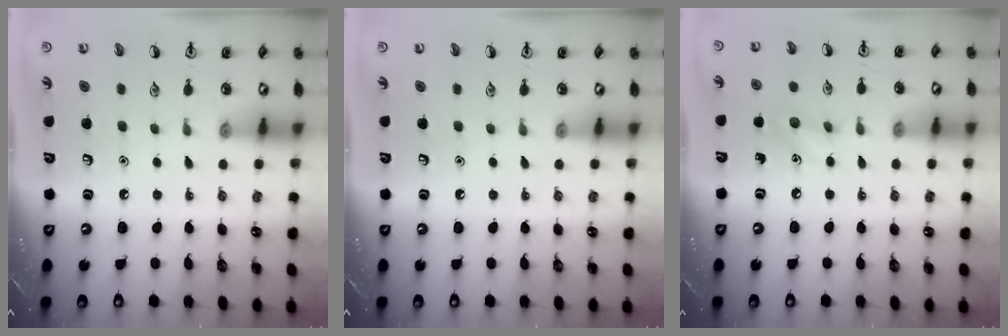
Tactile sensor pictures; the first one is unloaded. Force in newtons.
{"total": 0.0}
{"total": 6.3, "press": 6.1, "slide": 1.4}